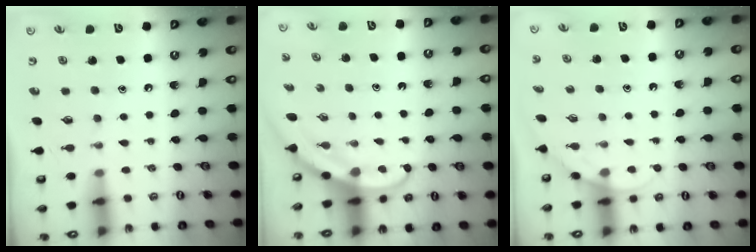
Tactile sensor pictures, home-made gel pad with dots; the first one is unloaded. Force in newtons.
{"total": 3.7, "press": 3.7, "slide": 0.3}
{"total": 3.7, "press": 3.7, "slide": 0.2}